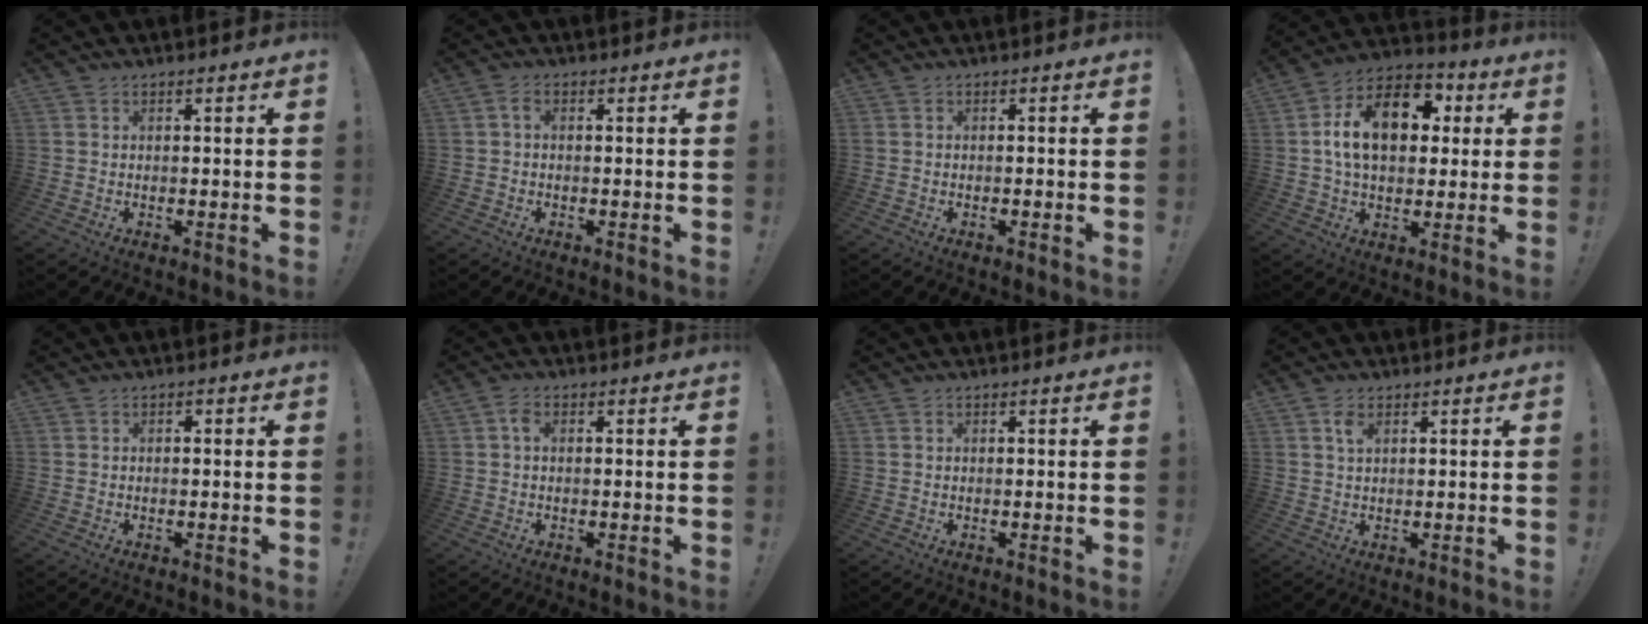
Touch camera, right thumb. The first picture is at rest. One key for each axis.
{"total": 1.6, "fx": -0.2, "fy": 0.7, "fz": 1.4, "tx": -0.036, "ty": 0.010, "tz": -0.003}
{"total": 0.6, "fx": -0.5, "fy": -0.1, "fz": 0.3, "tx": -0.006, "ty": 0.000, "tz": -0.009}
{"total": 17.8, "fx": 3.5, "fy": 11.7, "fz": 13.0, "tx": -0.205, "ty": 0.006, "tz": 0.063}
{"total": 0.5, "fx": -0.4, "fy": 0.4, "fz": 0.1, "tx": 0.000, "ty": 0.004, "tz": -0.008}
{"total": 2.1, "fx": 0.3, "fy": 1.4, "fz": 1.6, "tx": -0.036, "ty": 0.008, "tz": 0.006}
{"total": 0.0}
{"total": 2.8, "fx": 1.3, "fy": 1.5, "fz": 2.1, "tx": -0.030, "ty": -0.002, "tz": 0.019}